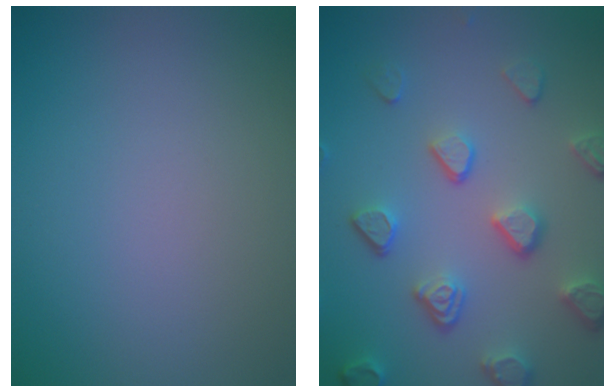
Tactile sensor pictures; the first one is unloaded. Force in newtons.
{"total": 5.0, "press": 3.9, "slide": 3.1}